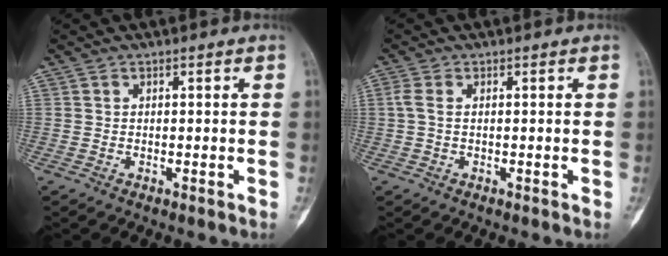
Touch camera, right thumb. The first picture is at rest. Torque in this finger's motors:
{"motor_torque": [-0.63, -0.24, 0.45, 0.00, -0.17]}